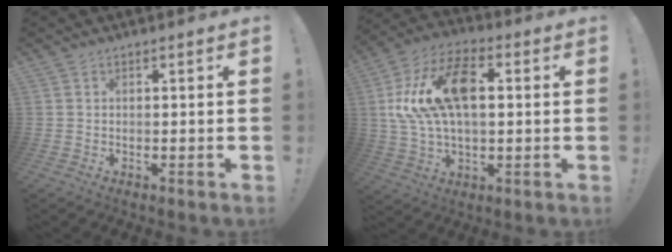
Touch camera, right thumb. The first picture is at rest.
{"total": 18.9, "force": [3.6, 10.7, 15.2], "torque": [-0.268, 0.000, 0.060]}